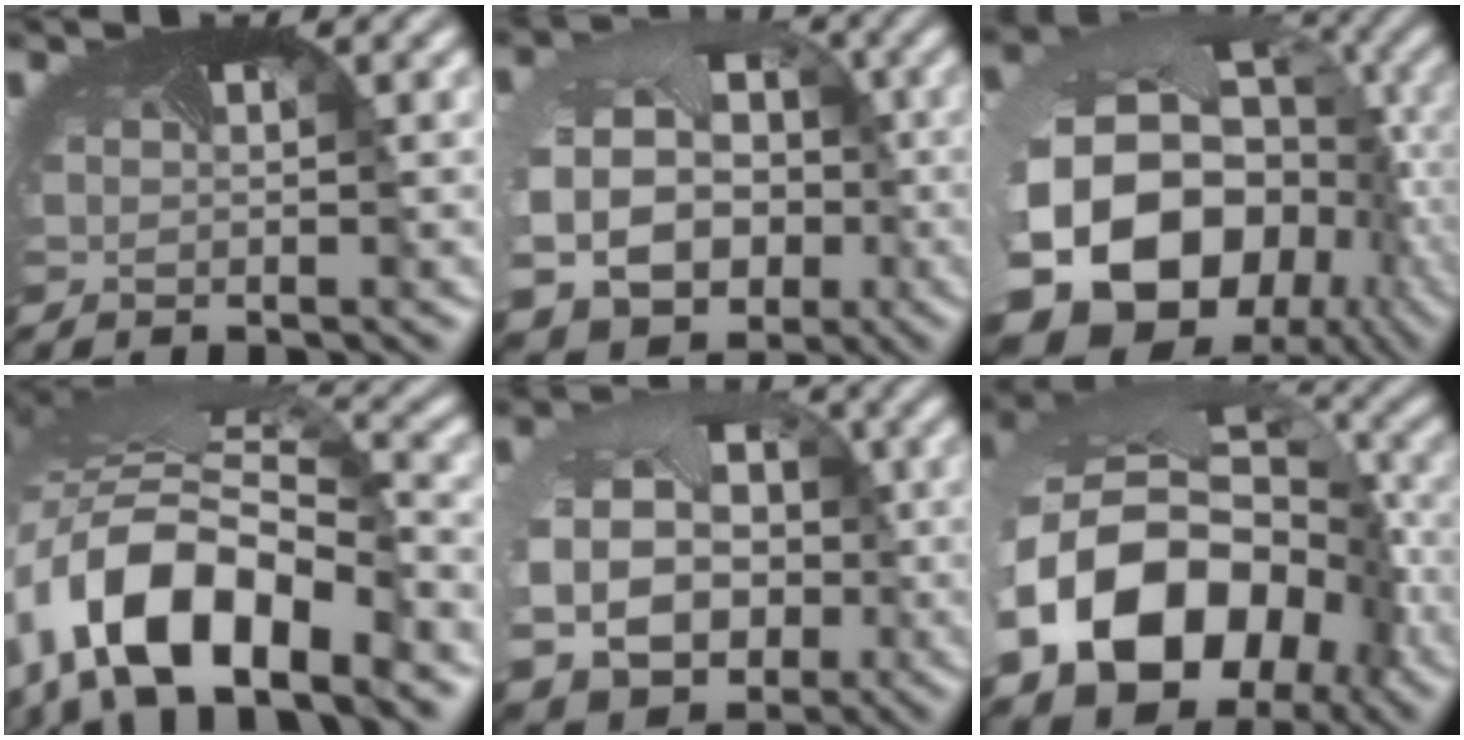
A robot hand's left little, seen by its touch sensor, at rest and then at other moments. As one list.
[{"total": 14.5, "force": [-2.9, 12.5, 6.8], "torque": [-0.151, -0.047, -0.045]}, {"total": 20.6, "force": [-5.8, 16.0, 11.6], "torque": [-0.259, -0.077, -0.078]}, {"total": 13.6, "force": [-5.5, 7.2, 10.1], "torque": [-0.224, -0.017, -0.095]}, {"total": 13.0, "force": [-2.0, 11.1, 6.5], "torque": [-0.133, -0.041, -0.034]}, {"total": 15.5, "force": [-5.2, 11.6, 8.8], "torque": [-0.216, -0.042, -0.079]}]